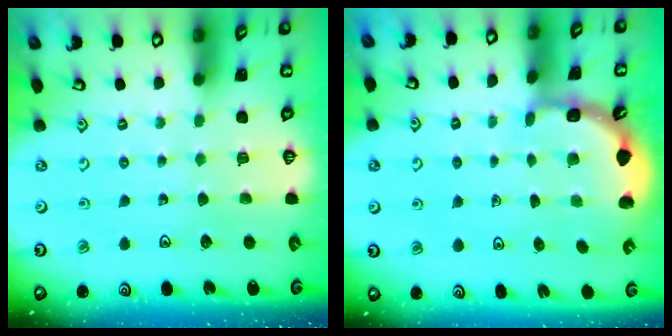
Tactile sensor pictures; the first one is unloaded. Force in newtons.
{"total": 1.9, "press": 1.8, "slide": 0.6}